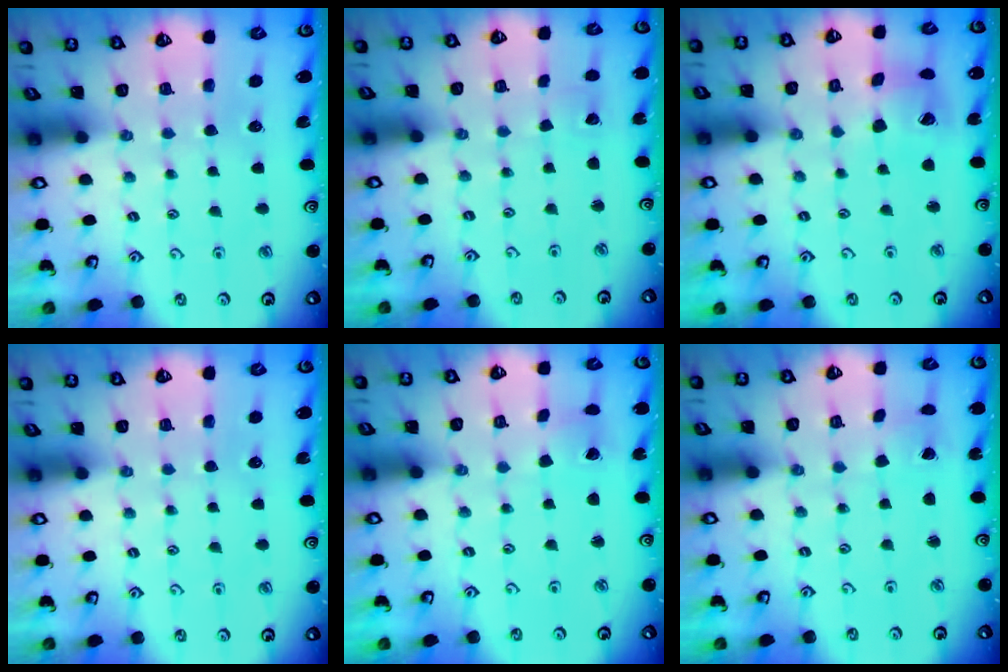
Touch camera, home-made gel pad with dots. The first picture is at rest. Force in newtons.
{"total": 1.5, "press": 1.5, "slide": 0.0}
{"total": 11.8, "press": 11.7, "slide": 1.5}
{"total": 0.0}
{"total": 2.4, "press": 2.4, "slide": 0.3}
{"total": 0.8, "press": 0.8, "slide": 0.0}